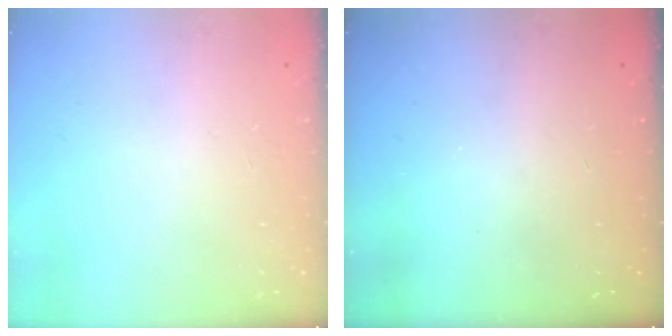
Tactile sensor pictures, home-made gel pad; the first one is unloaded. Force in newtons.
{"total": 0.0}